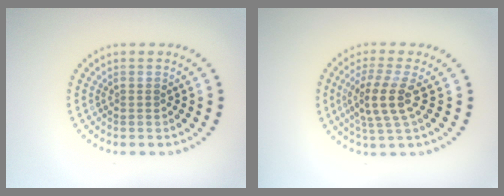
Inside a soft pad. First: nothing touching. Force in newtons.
{"total": 3.7, "press": 3.2, "slide": 1.9}